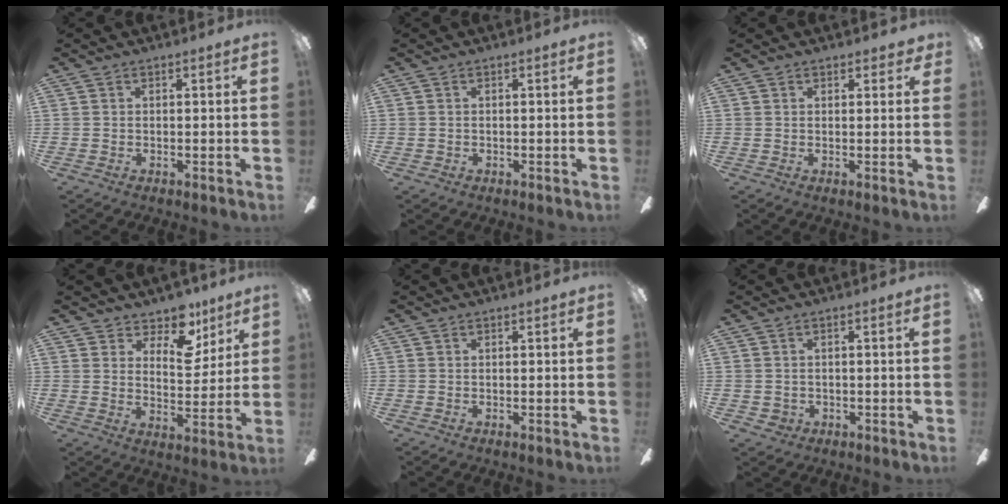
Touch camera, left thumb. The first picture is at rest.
{"total": 0.8, "force": [-0.2, 0.6, 0.4], "torque": [-0.008, 0.003, -0.006]}
{"total": 1.5, "force": [1.0, 0.7, 1.0], "torque": [-0.004, -0.006, 0.014]}
{"total": 10.7, "force": [7.6, 5.9, 4.7], "torque": [-0.072, -0.043, 0.139]}
{"total": 0.0}
{"total": 1.9, "force": [-0.4, 1.7, 0.7], "torque": [-0.015, 0.002, -0.010]}